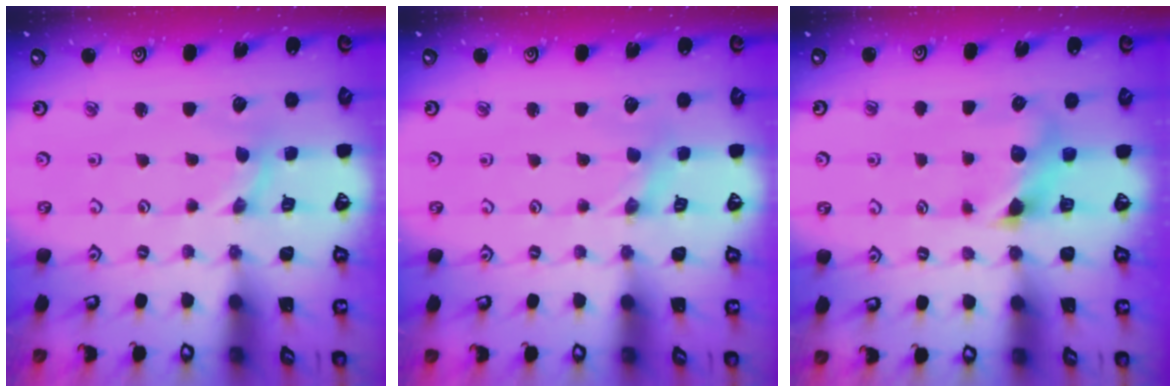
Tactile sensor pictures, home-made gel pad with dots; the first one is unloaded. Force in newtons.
{"total": 0.0}
{"total": 7.0, "press": 6.9, "slide": 0.7}